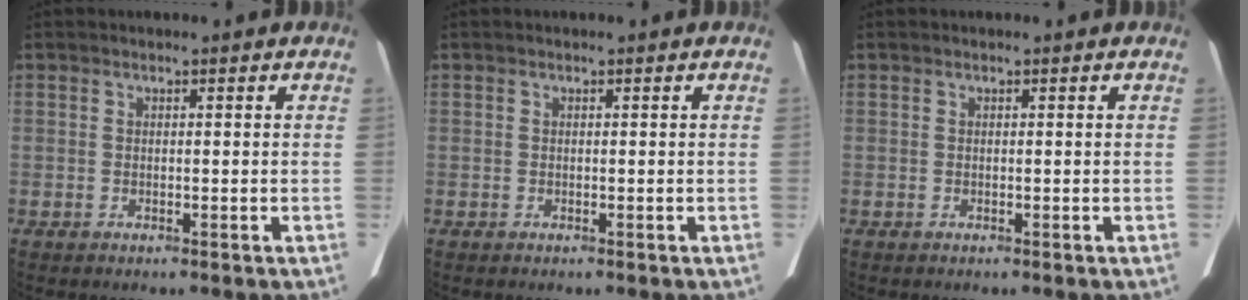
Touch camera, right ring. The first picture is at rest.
{"total": 0.0}
{"total": 0.0}